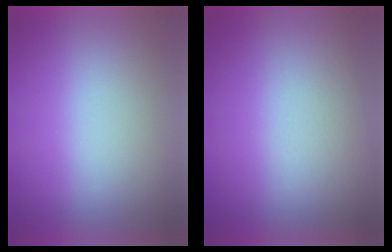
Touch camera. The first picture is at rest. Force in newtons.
{"total": 2.6}